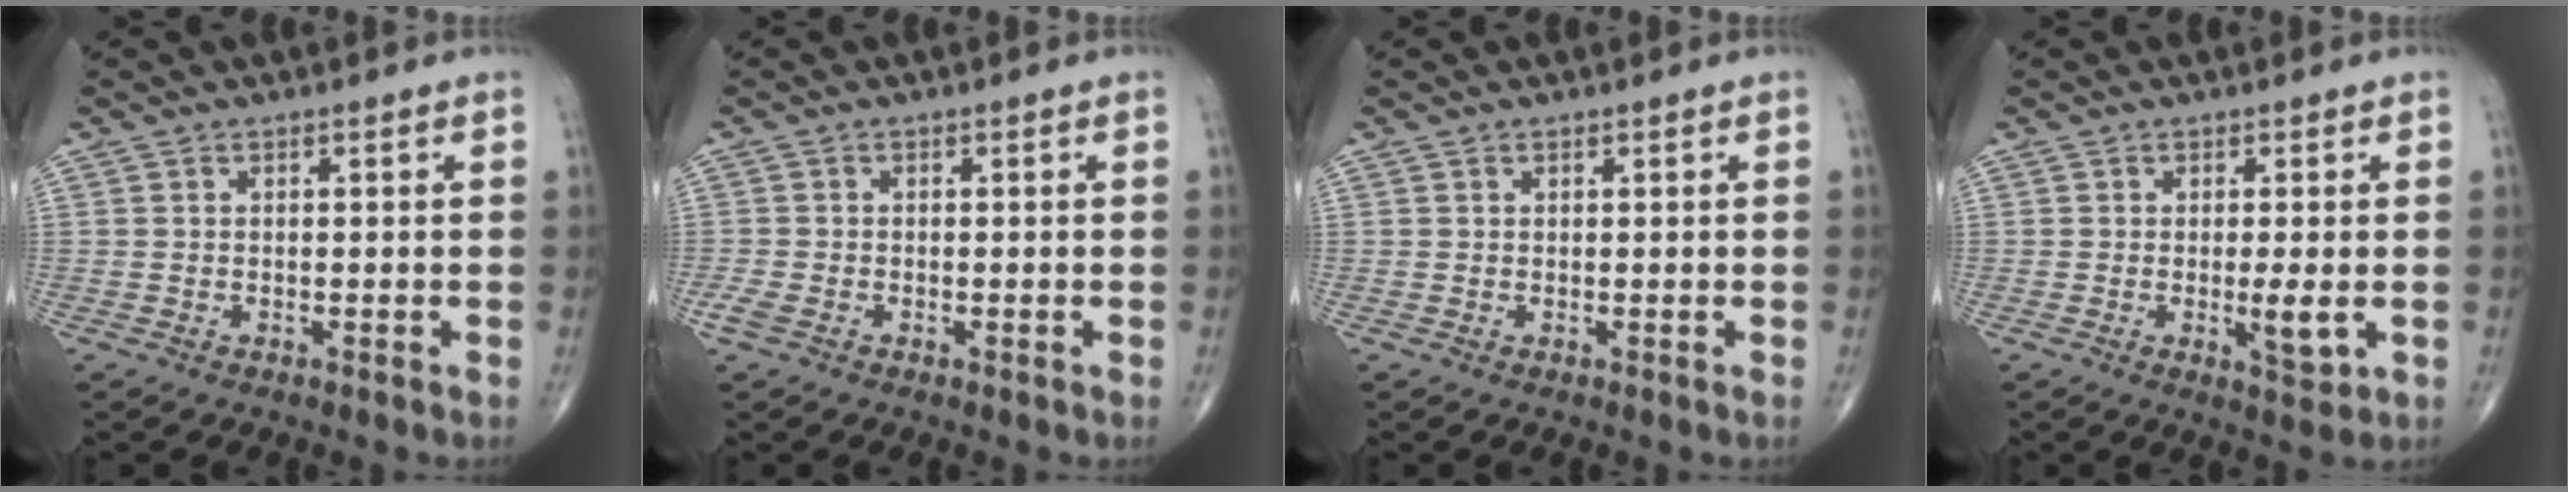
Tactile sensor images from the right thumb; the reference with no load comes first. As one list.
[{"total": 2.0, "force": [-1.0, 1.2, 1.3], "torque": [-0.038, -0.003, -0.024]}, {"total": 0.0}, {"total": 5.6, "force": [-1.2, 2.1, 5.1], "torque": [-0.056, -0.009, -0.009]}]